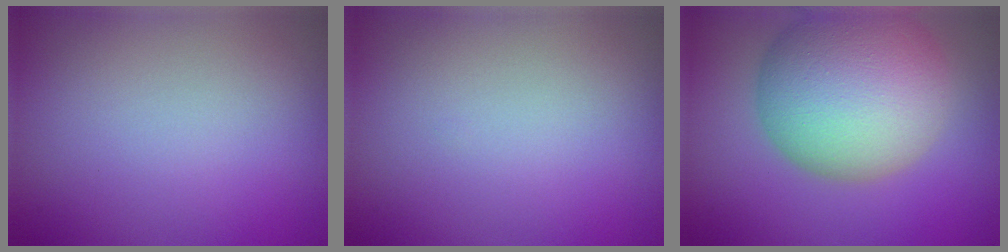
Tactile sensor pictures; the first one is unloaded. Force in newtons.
{"total": 0.0}
{"total": 13.2, "press": 13.2, "slide": 0.6}